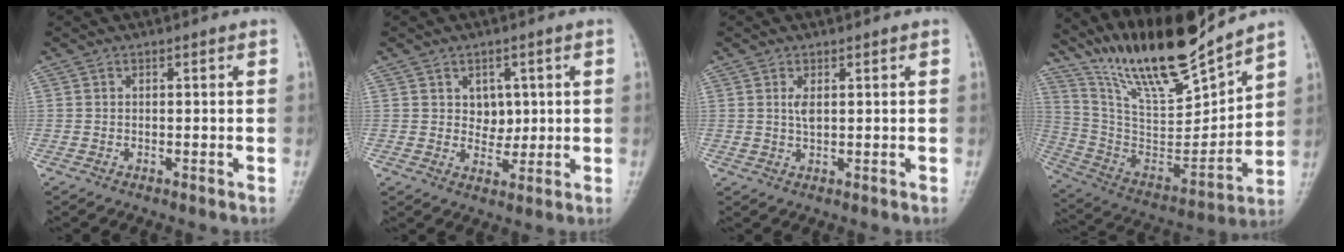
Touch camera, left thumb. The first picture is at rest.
{"total": 4.2, "force": [1.1, 3.3, 2.4], "torque": [-0.003, -0.009, 0.020]}
{"total": 2.0, "force": [0.7, 0.9, 1.6], "torque": [-0.029, -0.005, 0.017]}
{"total": 19.9, "force": [17.2, 2.7, 9.6], "torque": [-0.140, -0.098, 0.324]}